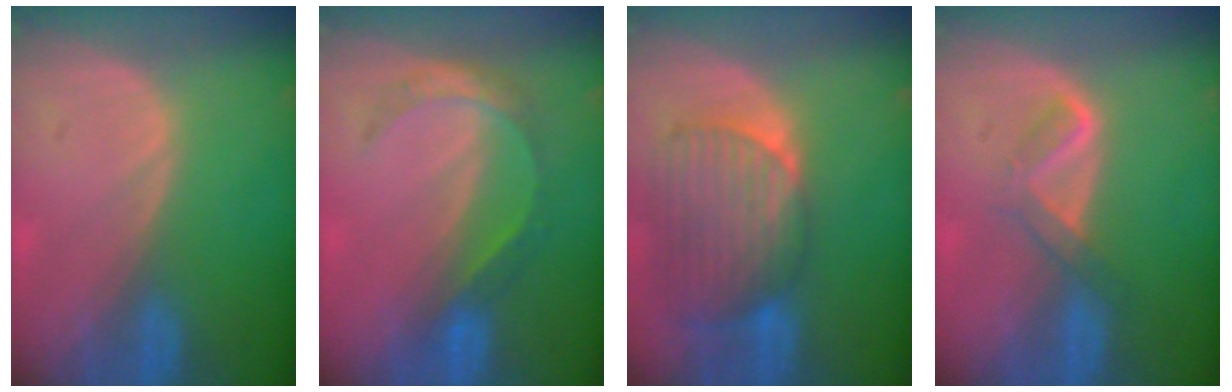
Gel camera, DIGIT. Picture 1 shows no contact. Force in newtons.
{"total": 5.5, "press": 4.8, "slide": 2.8}
{"total": 9.7, "press": 8.5, "slide": 4.7}
{"total": 3.5, "press": 3.4, "slide": 0.6}